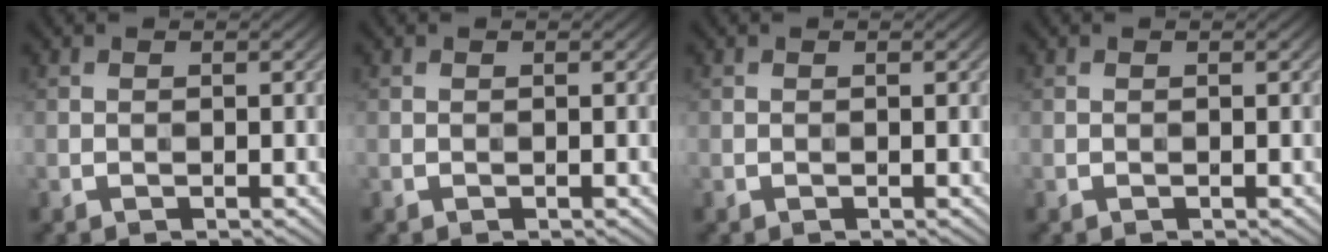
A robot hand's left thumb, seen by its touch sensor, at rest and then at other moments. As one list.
[{"total": 0.0}, {"total": 0.0}, {"total": 0.0}]